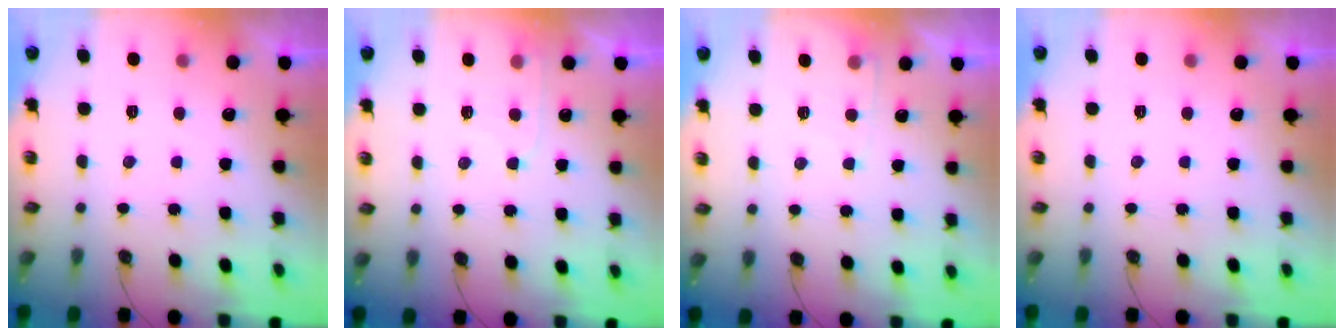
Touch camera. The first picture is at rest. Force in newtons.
{"total": 5.3, "press": 5.2, "slide": 0.6}
{"total": 3.7, "press": 3.6, "slide": 0.4}
{"total": 0.0}